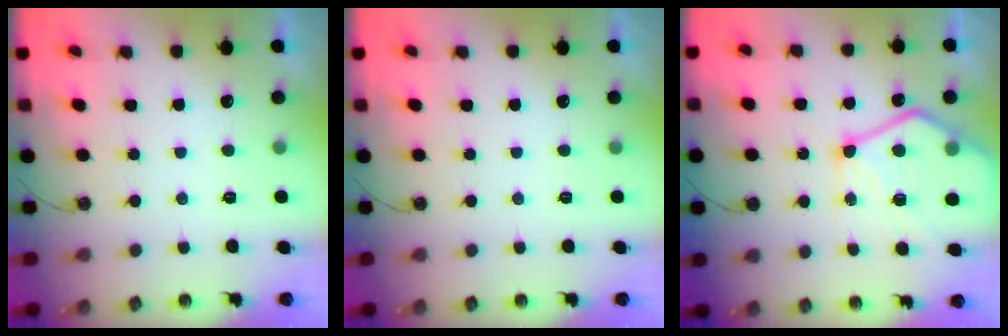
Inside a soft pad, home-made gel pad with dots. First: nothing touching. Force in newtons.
{"total": 0.0}
{"total": 17.2, "press": 17.1, "slide": 1.8}